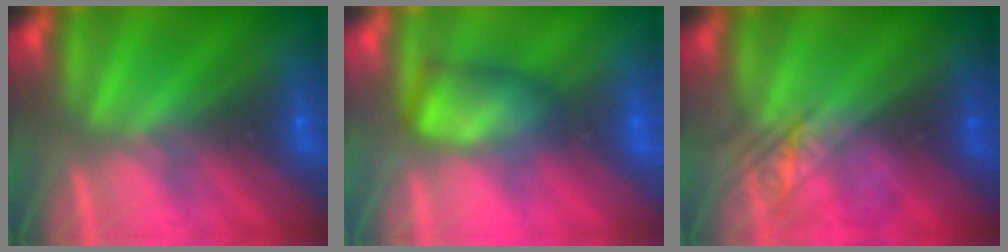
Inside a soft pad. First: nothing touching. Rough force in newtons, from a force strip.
{"total": 4.7}
{"total": 2.4}